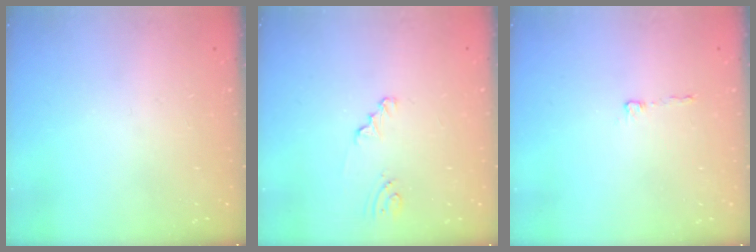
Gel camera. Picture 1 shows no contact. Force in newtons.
{"total": 1.3, "press": 1.3, "slide": 0.1}
{"total": 2.1, "press": 2.1, "slide": 0.2}